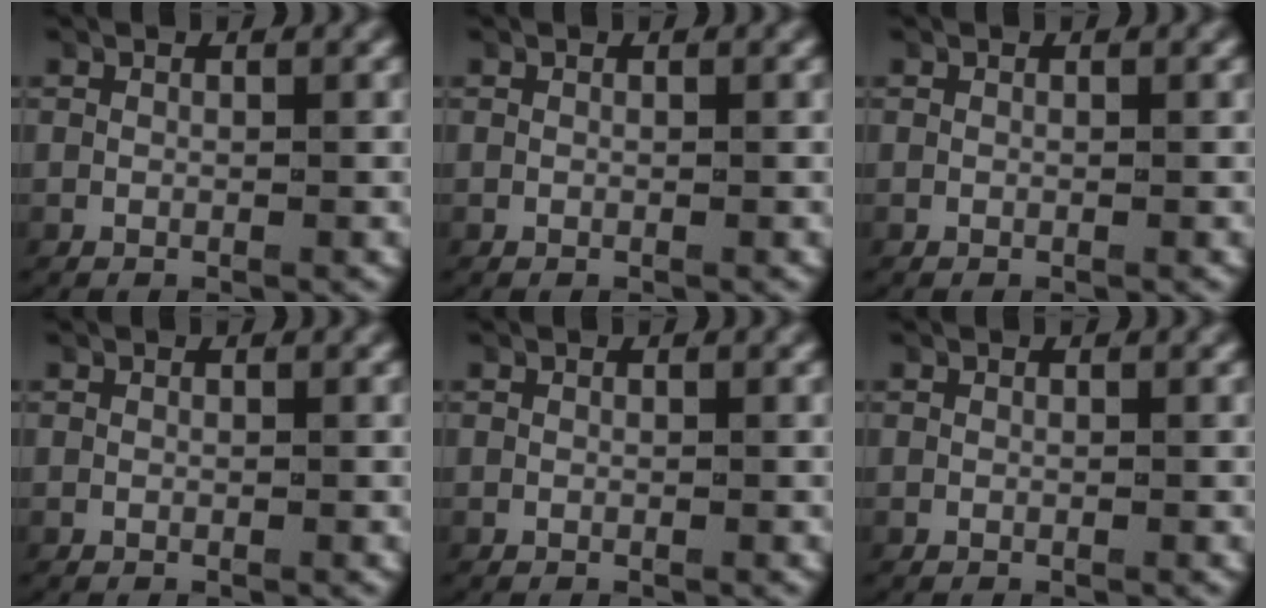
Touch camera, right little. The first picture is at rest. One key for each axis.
{"total": 0.0}
{"total": 0.0}
{"total": 0.0}
{"total": 0.0}
{"total": 0.0}